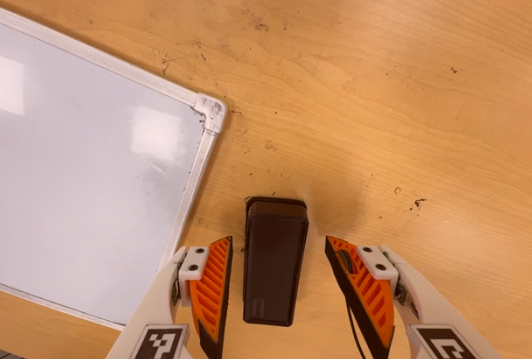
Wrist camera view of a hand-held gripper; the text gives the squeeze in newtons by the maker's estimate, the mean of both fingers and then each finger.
{"total": 0.0}